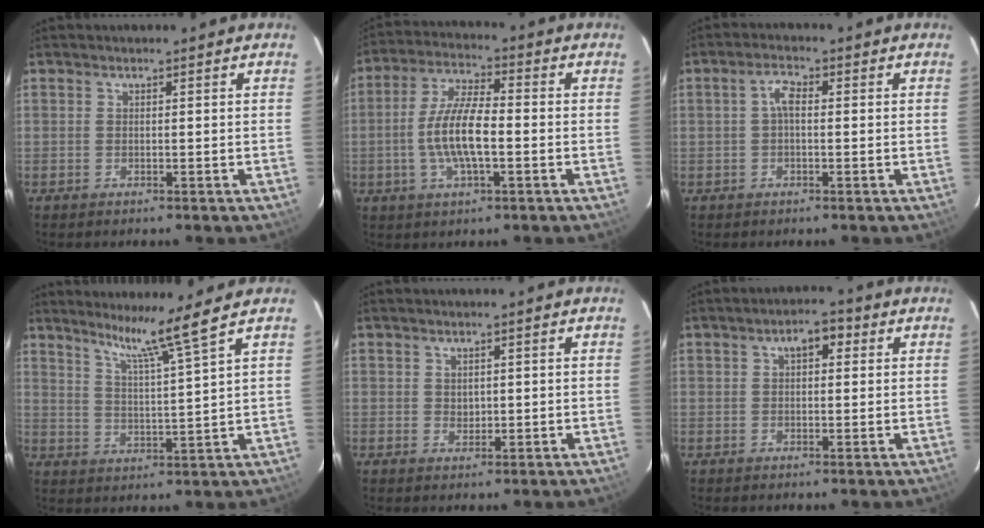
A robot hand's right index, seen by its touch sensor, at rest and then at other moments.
{"total": 10.2, "force": [-2.0, 2.8, 9.6], "torque": [-0.194, 0.005, -0.040]}
{"total": 2.8, "force": [0.0, 1.3, 2.4], "torque": [-0.050, 0.011, 0.001]}
{"total": 8.3, "force": [6.5, -2.6, 4.4], "torque": [-0.074, -0.024, 0.113]}
{"total": 1.3, "force": [0.6, 1.1, 0.5], "torque": [-0.005, 0.003, 0.012]}
{"total": 3.9, "force": [1.3, 2.1, 3.0], "torque": [-0.045, 0.017, 0.020]}